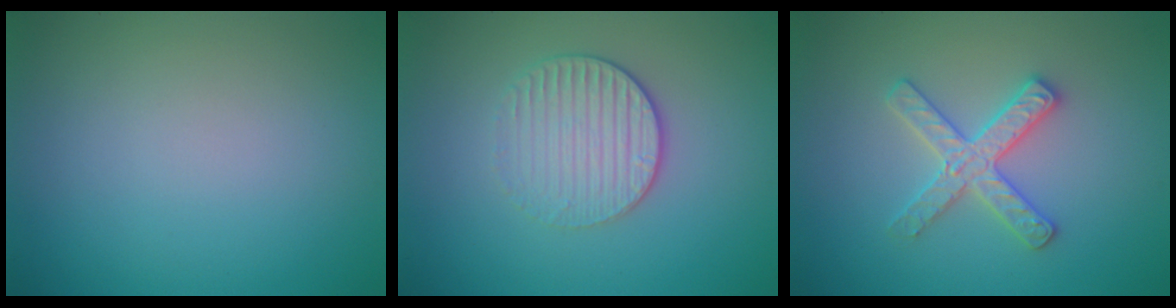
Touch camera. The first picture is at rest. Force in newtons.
{"total": 3.1, "press": 2.7, "slide": 1.5}
{"total": 2.9, "press": 2.9, "slide": 0.5}